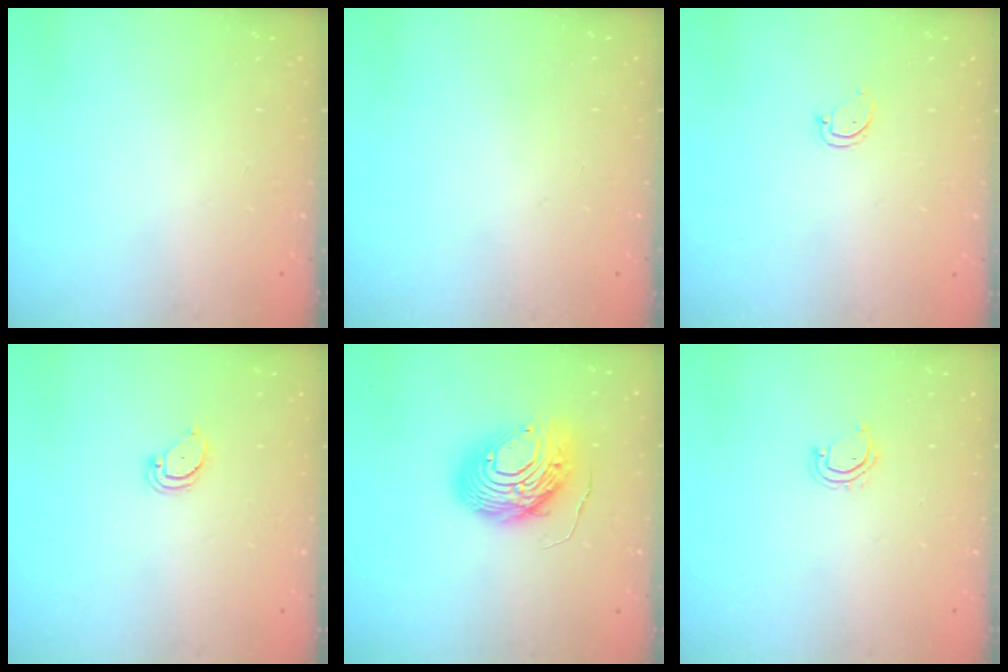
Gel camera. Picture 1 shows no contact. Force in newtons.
{"total": 0.0}
{"total": 2.5, "press": 2.5, "slide": 0.3}
{"total": 2.1, "press": 2.1, "slide": 0.1}
{"total": 12.9, "press": 12.8, "slide": 1.3}
{"total": 4.0, "press": 4.0, "slide": 0.3}